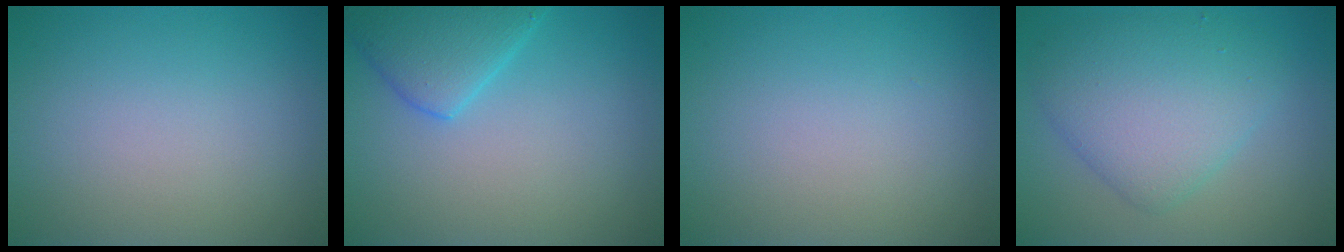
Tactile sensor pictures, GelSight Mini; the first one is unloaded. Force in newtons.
{"total": 4.1, "press": 4.1, "slide": 0.2}
{"total": 0.0}
{"total": 5.6, "press": 5.6, "slide": 0.3}